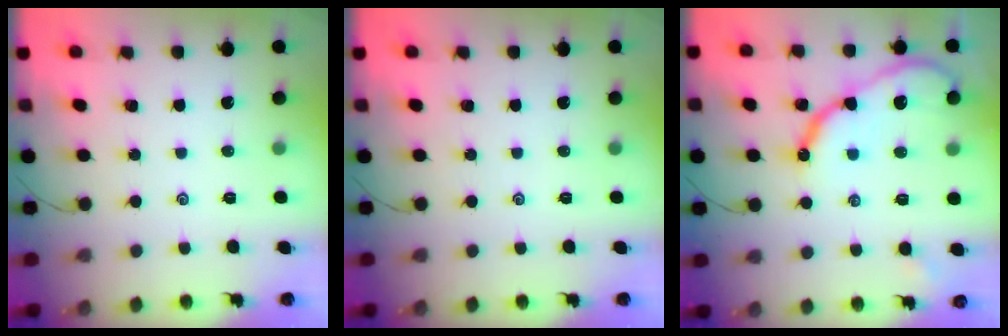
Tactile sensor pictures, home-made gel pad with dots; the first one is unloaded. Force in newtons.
{"total": 0.0}
{"total": 12.1, "press": 12.1, "slide": 1.1}